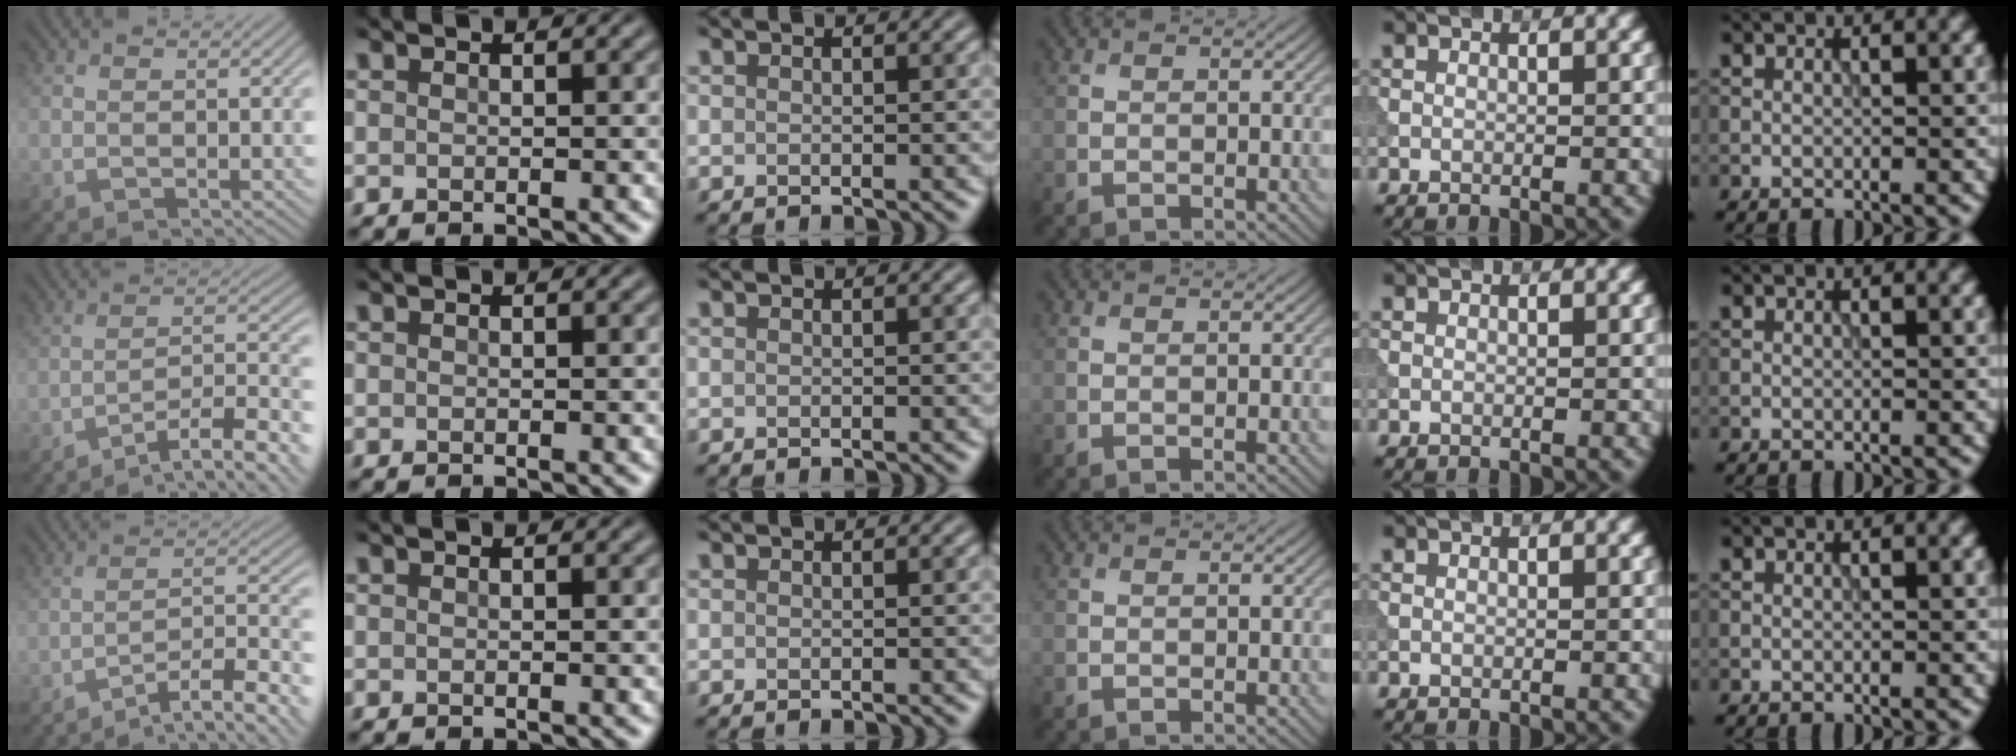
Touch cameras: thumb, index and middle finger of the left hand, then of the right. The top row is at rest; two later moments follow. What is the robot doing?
{"motion": "extract", "object": "tissue"}